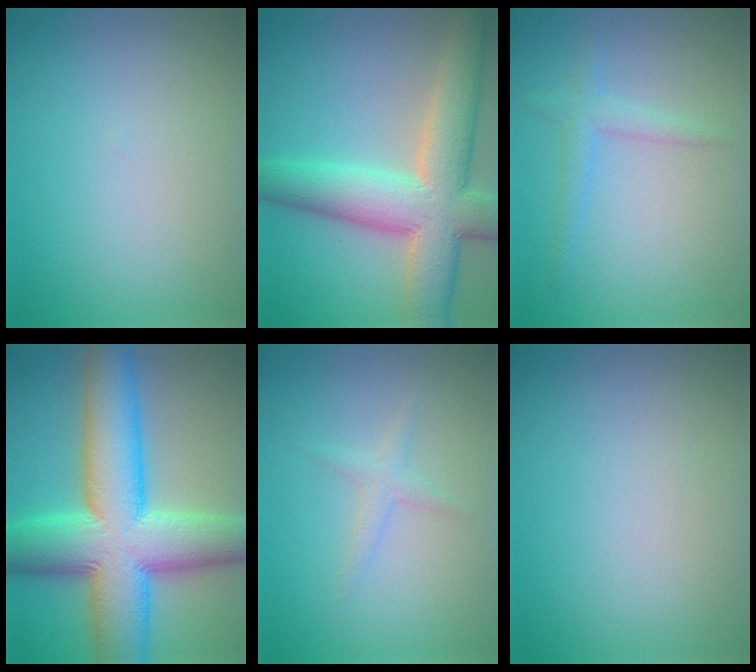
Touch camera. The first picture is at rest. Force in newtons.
{"total": 10.3, "press": 10.2, "slide": 0.5}
{"total": 1.9, "press": 1.9, "slide": 0.1}
{"total": 13.9, "press": 13.9, "slide": 0.5}
{"total": 1.3, "press": 1.3, "slide": 0.1}
{"total": 0.0}